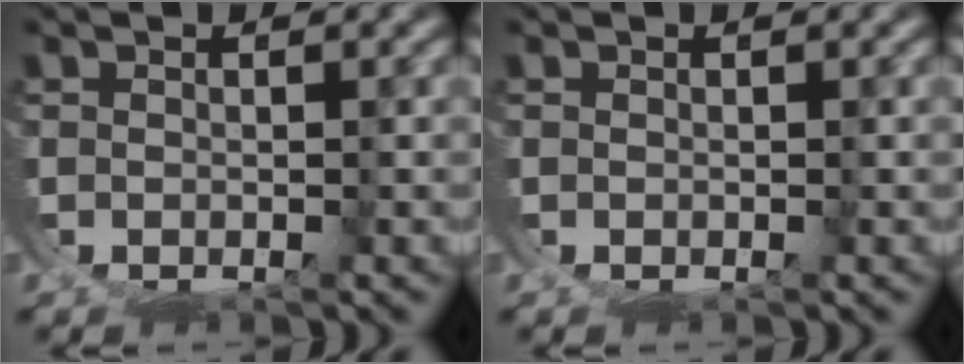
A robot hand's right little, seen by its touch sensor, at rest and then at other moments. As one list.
[{"total": 0.0}]